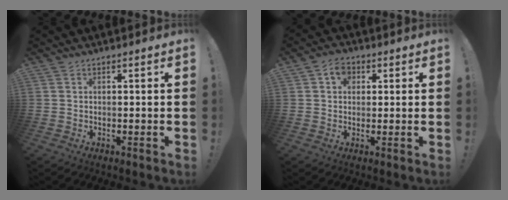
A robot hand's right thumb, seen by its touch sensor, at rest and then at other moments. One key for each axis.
{"total": 4.9, "fx": 1.4, "fy": 4.0, "fz": 2.4, "tx": -0.032, "ty": 0.002, "tz": 0.025}